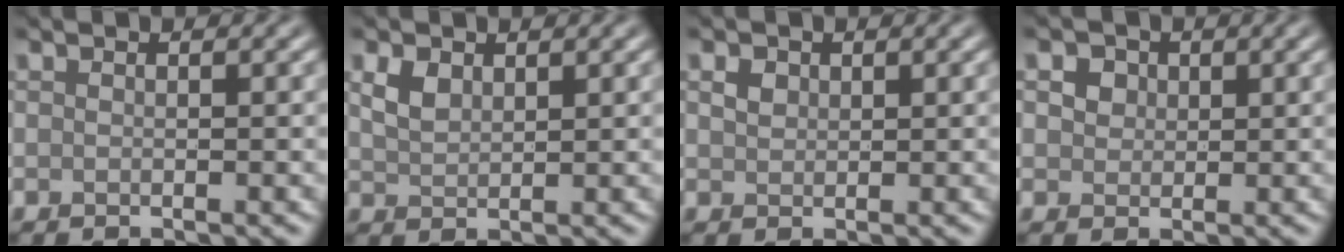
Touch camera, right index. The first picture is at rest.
{"total": 2.0, "force": [1.0, 1.2, 1.2], "torque": [-0.031, 0.001, 0.024]}
{"total": 1.2, "force": [0.5, 0.9, 0.5], "torque": [-0.013, 0.001, 0.010]}
{"total": 4.9, "force": [2.4, 3.5, 2.4], "torque": [-0.047, 0.015, 0.023]}